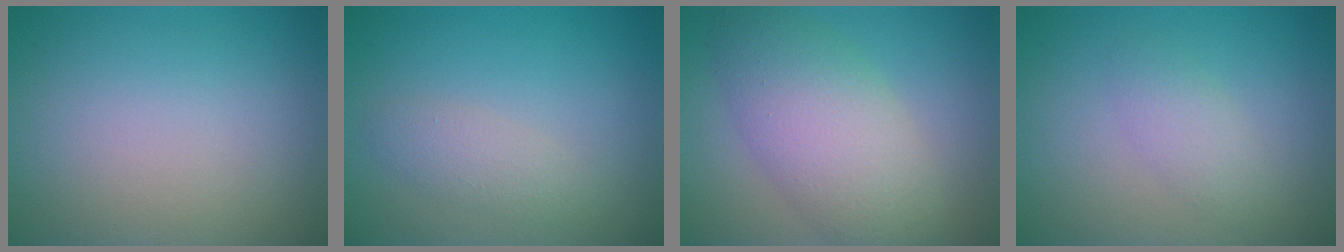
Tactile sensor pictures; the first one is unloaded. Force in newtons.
{"total": 1.8, "press": 1.8, "slide": 0.2}
{"total": 7.1, "press": 7.1, "slide": 0.4}
{"total": 1.9, "press": 1.9, "slide": 0.1}